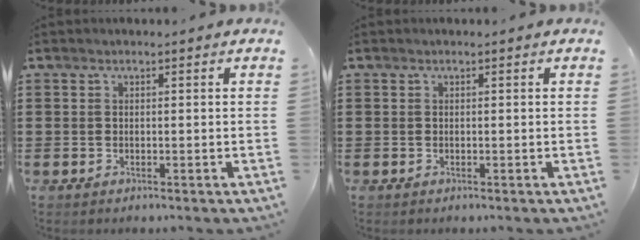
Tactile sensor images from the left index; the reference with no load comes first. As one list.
[{"total": 0.0}]